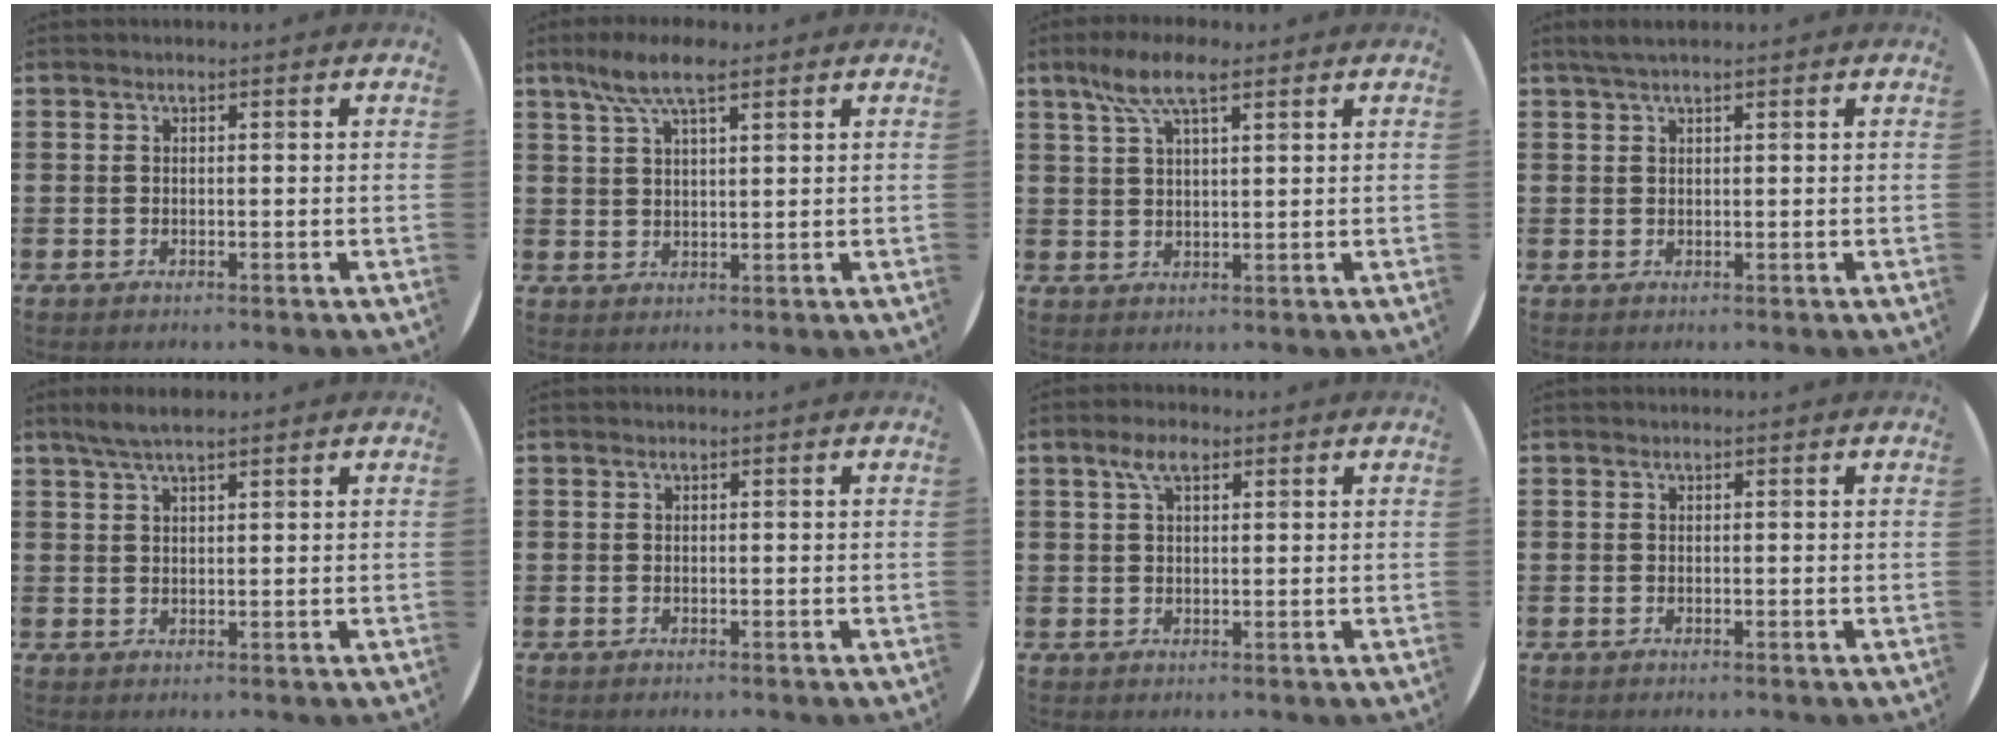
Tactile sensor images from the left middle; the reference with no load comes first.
{"total": 6.8, "force": [4.5, 2.0, 4.6], "torque": [-0.093, 0.002, 0.079]}
{"total": 7.3, "force": [4.5, 2.3, 5.2], "torque": [-0.105, 0.006, 0.078]}
{"total": 1.7, "force": [1.3, 0.1, 1.0], "torque": [-0.021, 0.003, 0.024]}
{"total": 3.3, "force": [2.6, 0.5, 1.9], "torque": [-0.042, 0.004, 0.047]}
{"total": 0.0}
{"total": 4.0, "force": [2.3, 1.7, 2.7], "torque": [-0.052, 0.006, 0.039]}
{"total": 0.0}